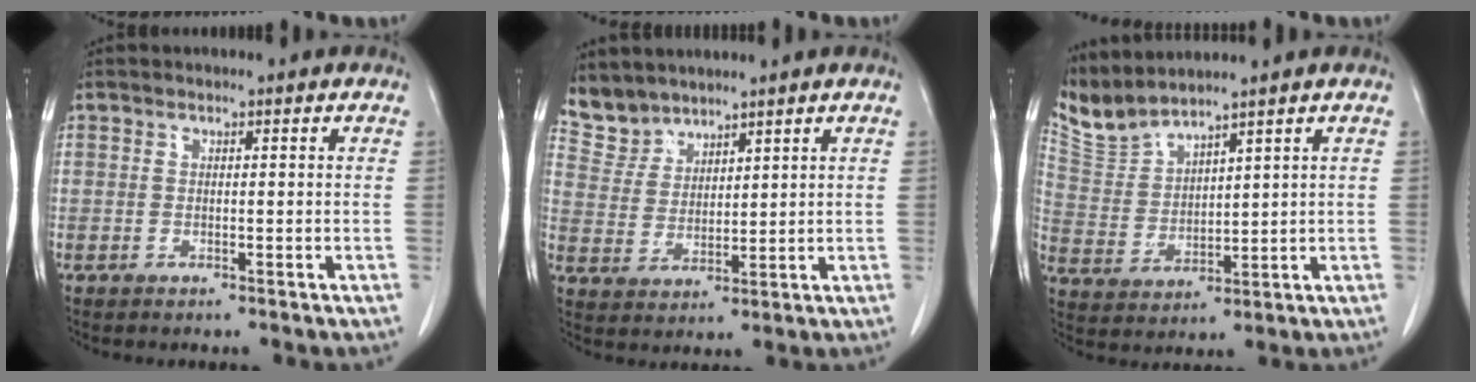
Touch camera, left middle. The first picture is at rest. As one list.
[{"total": 5.1, "force": [4.8, 1.8, -0.1], "torque": [-0.003, 0.010, 0.110]}, {"total": 6.0, "force": [5.9, -0.3, 0.7], "torque": [-0.033, 0.004, 0.138]}]